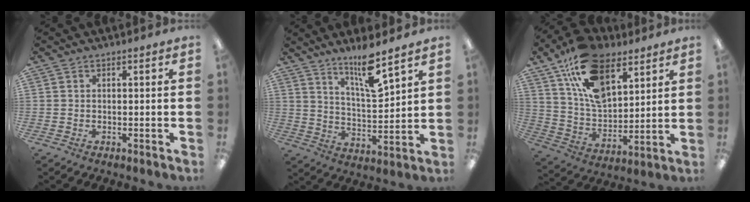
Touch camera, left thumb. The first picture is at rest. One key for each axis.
{"total": 11.4, "fx": 8.8, "fy": 2.1, "fz": 6.9, "tx": -0.110, "ty": -0.057, "tz": 0.148}
{"total": 18.8, "fx": 10.8, "fy": 10.4, "fz": 11.3, "tx": -0.206, "ty": -0.036, "tz": 0.200}